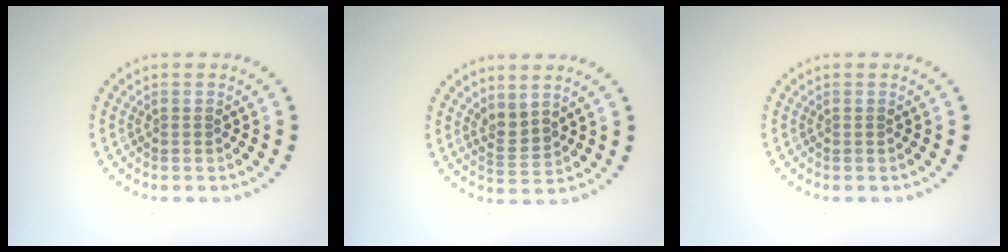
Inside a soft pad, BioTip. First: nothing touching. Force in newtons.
{"total": 2.0, "press": 1.5, "slide": 1.3}
{"total": 0.0}